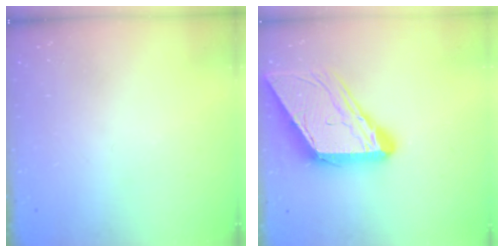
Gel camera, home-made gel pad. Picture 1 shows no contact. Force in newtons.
{"total": 12.0, "press": 12.0, "slide": 1.2}